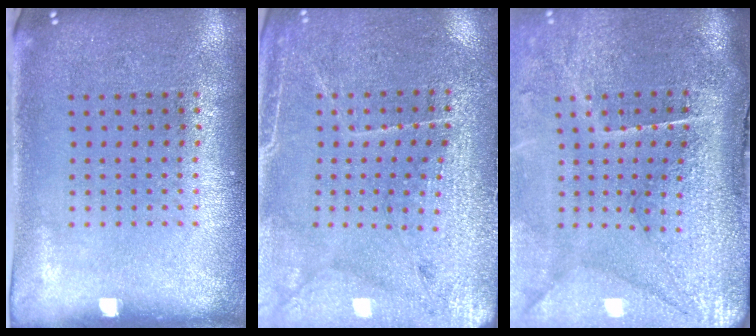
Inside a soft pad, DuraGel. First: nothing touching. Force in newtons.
{"total": 3.0, "press": 2.9, "slide": 0.4}
{"total": 4.8, "press": 3.9, "slide": 2.8}